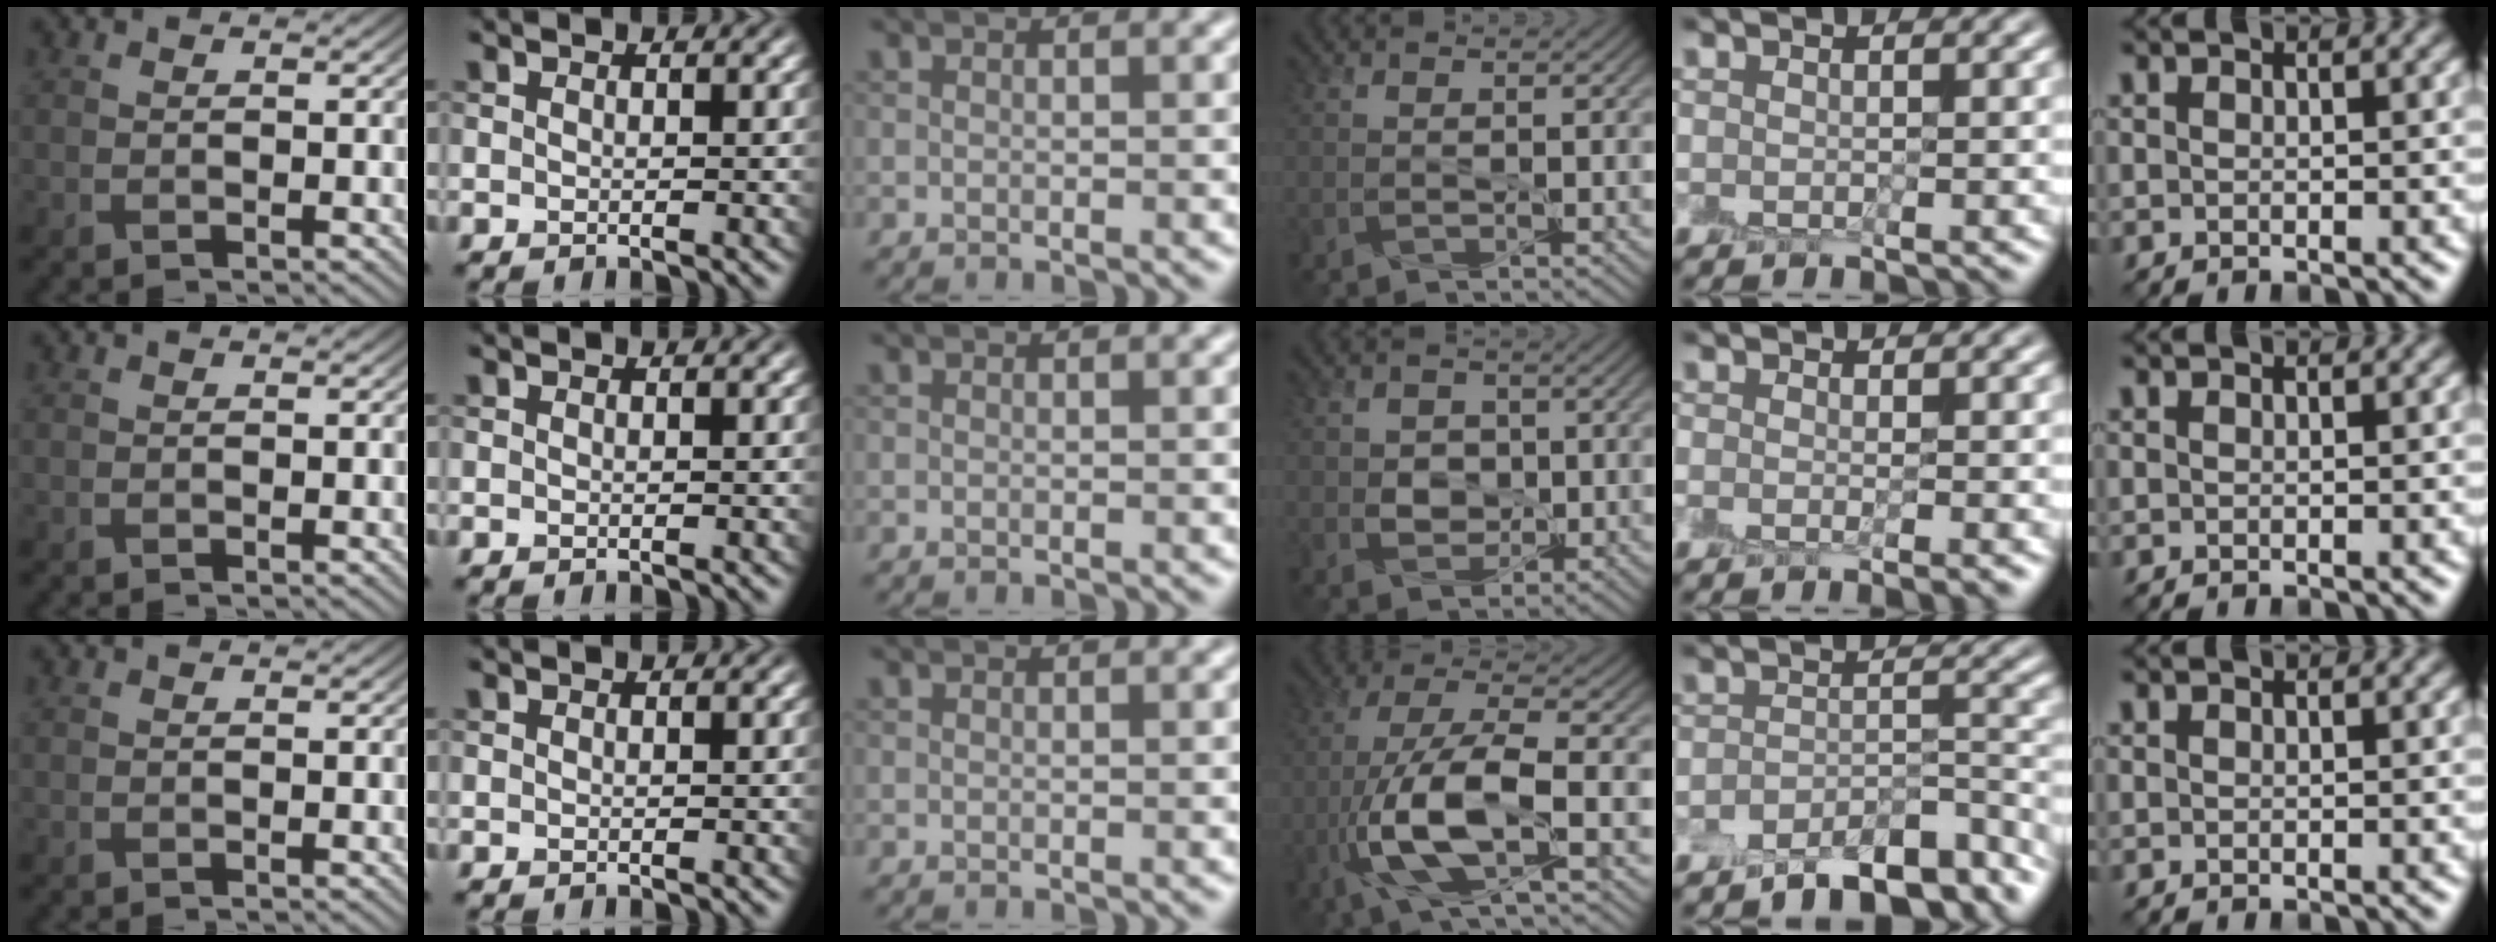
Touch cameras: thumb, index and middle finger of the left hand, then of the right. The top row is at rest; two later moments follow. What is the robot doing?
{"motion": "peel", "object": "small bumper sticker"}